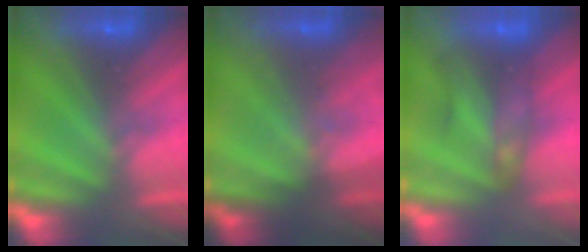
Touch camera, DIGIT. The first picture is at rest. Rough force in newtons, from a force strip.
{"total": 1.3}
{"total": 2.1}